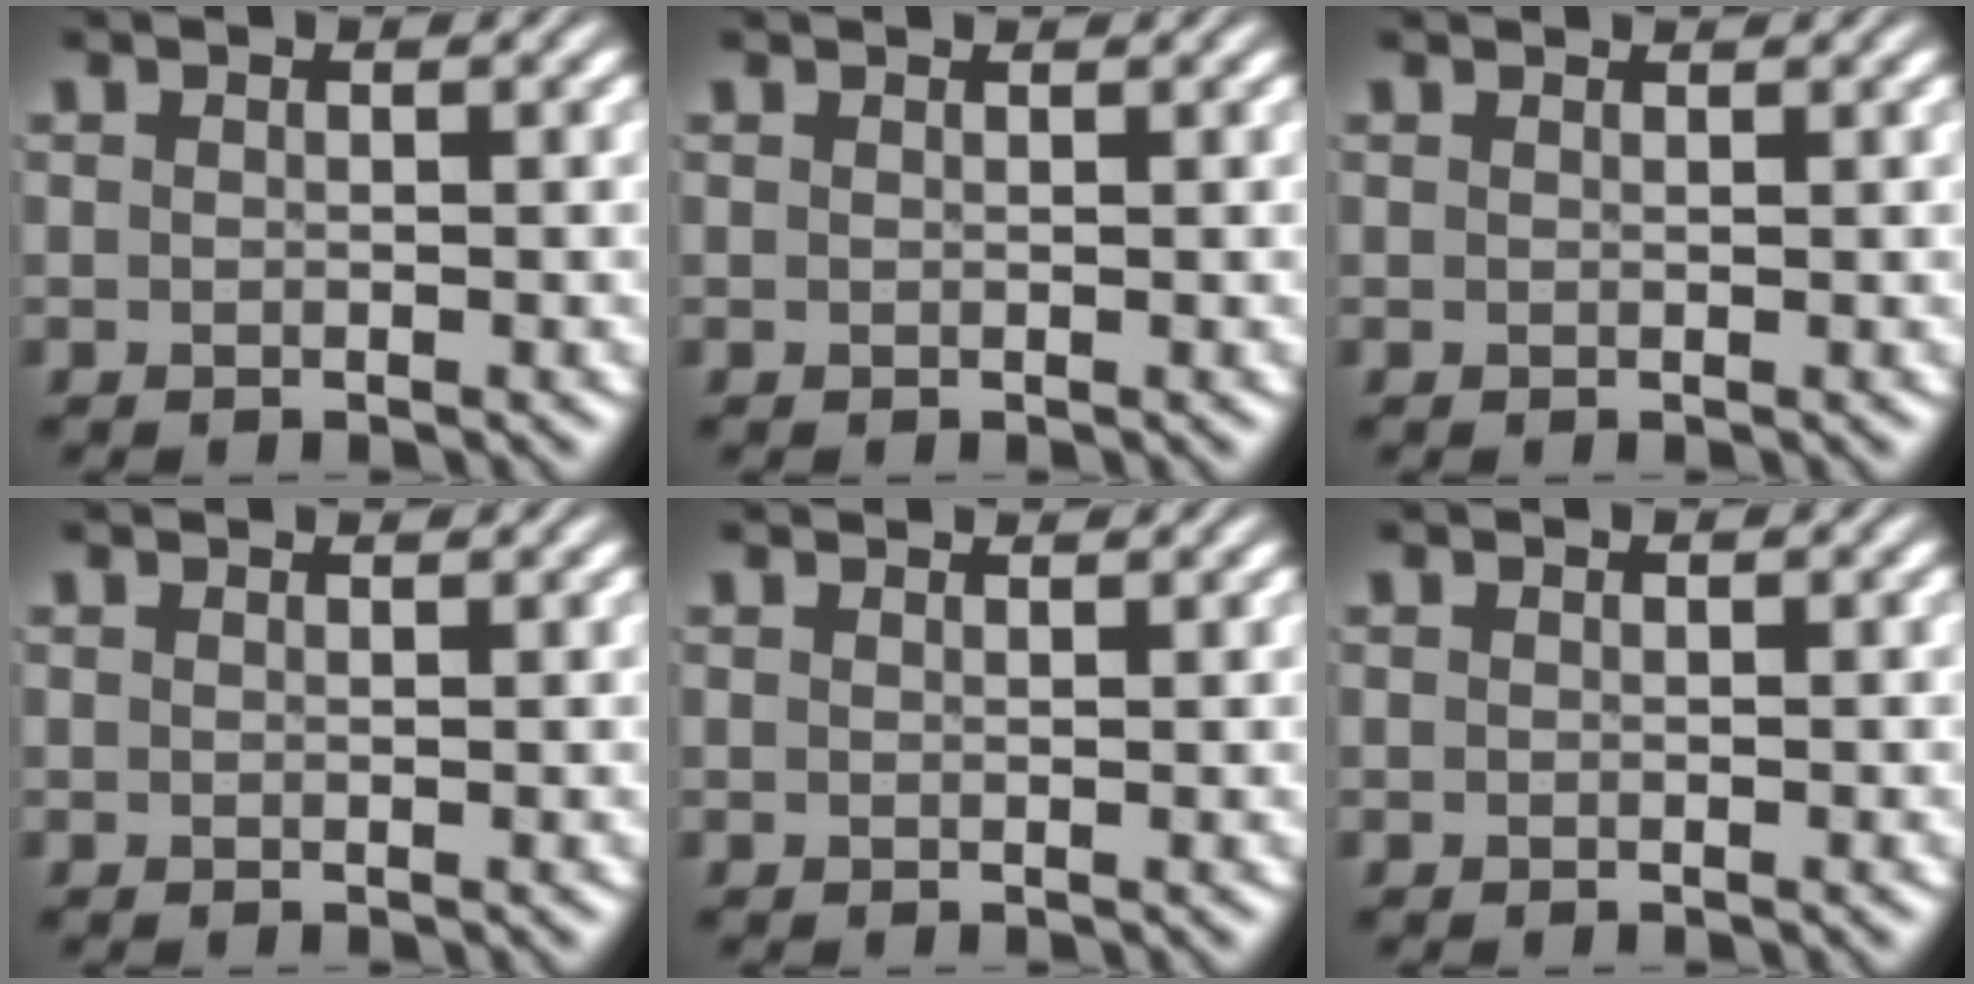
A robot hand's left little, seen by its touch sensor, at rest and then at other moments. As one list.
[{"total": 1.0, "force": [1.0, 0.1, 0.2], "torque": [-0.007, -0.004, 0.008]}, {"total": 1.4, "force": [1.3, 0.1, 0.3], "torque": [-0.010, -0.003, 0.012]}, {"total": 1.0, "force": [1.0, 0.1, 0.2], "torque": [-0.006, -0.004, 0.008]}, {"total": 1.7, "force": [1.6, 0.2, 0.4], "torque": [-0.011, -0.001, 0.015]}, {"total": 0.0}]